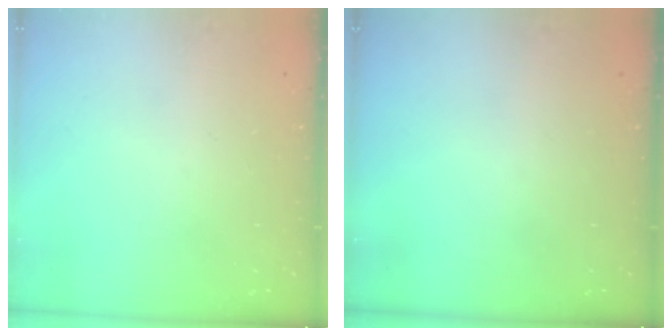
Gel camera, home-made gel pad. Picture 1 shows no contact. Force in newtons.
{"total": 0.0}